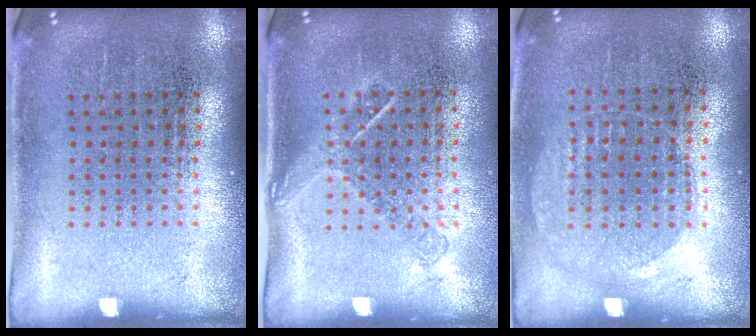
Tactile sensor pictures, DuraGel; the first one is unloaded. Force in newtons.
{"total": 1.2, "press": 0.9, "slide": 0.9}
{"total": 1.0, "press": 0.9, "slide": 0.4}